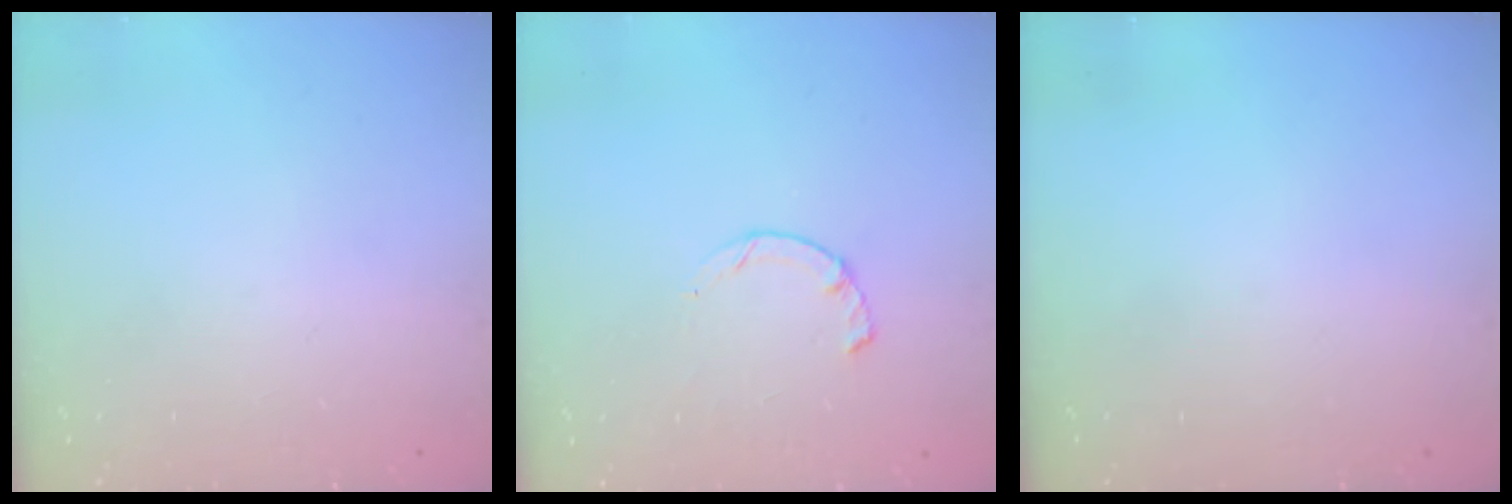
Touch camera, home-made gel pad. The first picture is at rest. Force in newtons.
{"total": 2.3, "press": 2.3, "slide": 0.4}
{"total": 0.0}